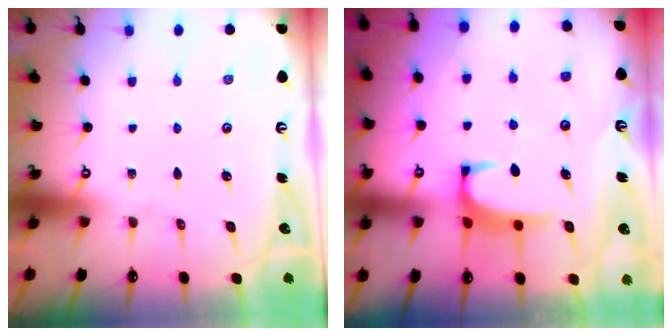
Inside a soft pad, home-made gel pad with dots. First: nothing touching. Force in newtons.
{"total": 1.9, "press": 1.9, "slide": 0.3}